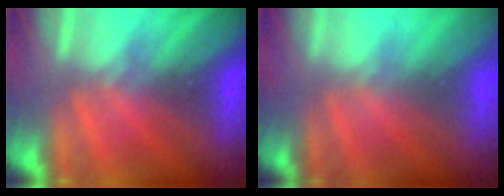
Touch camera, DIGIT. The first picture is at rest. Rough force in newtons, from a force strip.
{"total": 2.5}